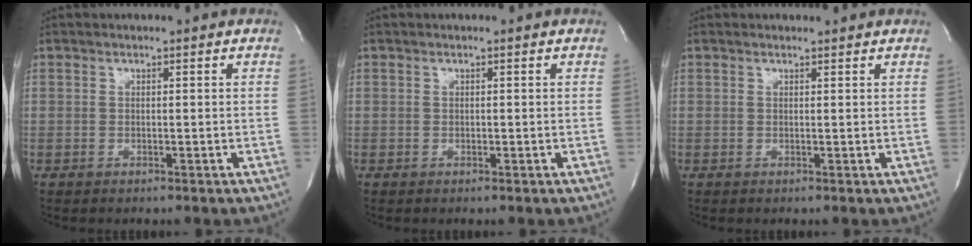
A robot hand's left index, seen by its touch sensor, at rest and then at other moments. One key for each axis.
{"total": 0.0}
{"total": 1.4, "fx": 1.4, "fy": 0.2, "fz": 0.0, "tx": -0.012, "ty": 0.002, "tz": 0.017}